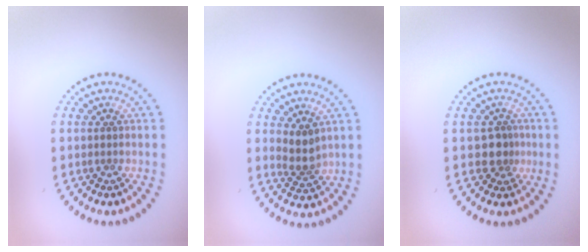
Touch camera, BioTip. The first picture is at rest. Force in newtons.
{"total": 2.1, "press": 1.7, "slide": 1.2}
{"total": 1.9, "press": 1.6, "slide": 1.0}